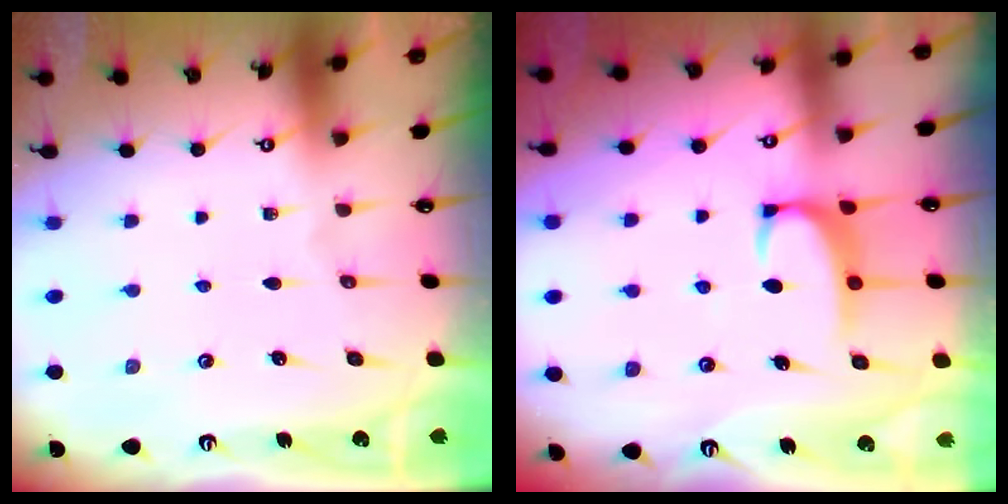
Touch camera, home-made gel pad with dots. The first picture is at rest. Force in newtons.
{"total": 2.3, "press": 2.2, "slide": 0.6}